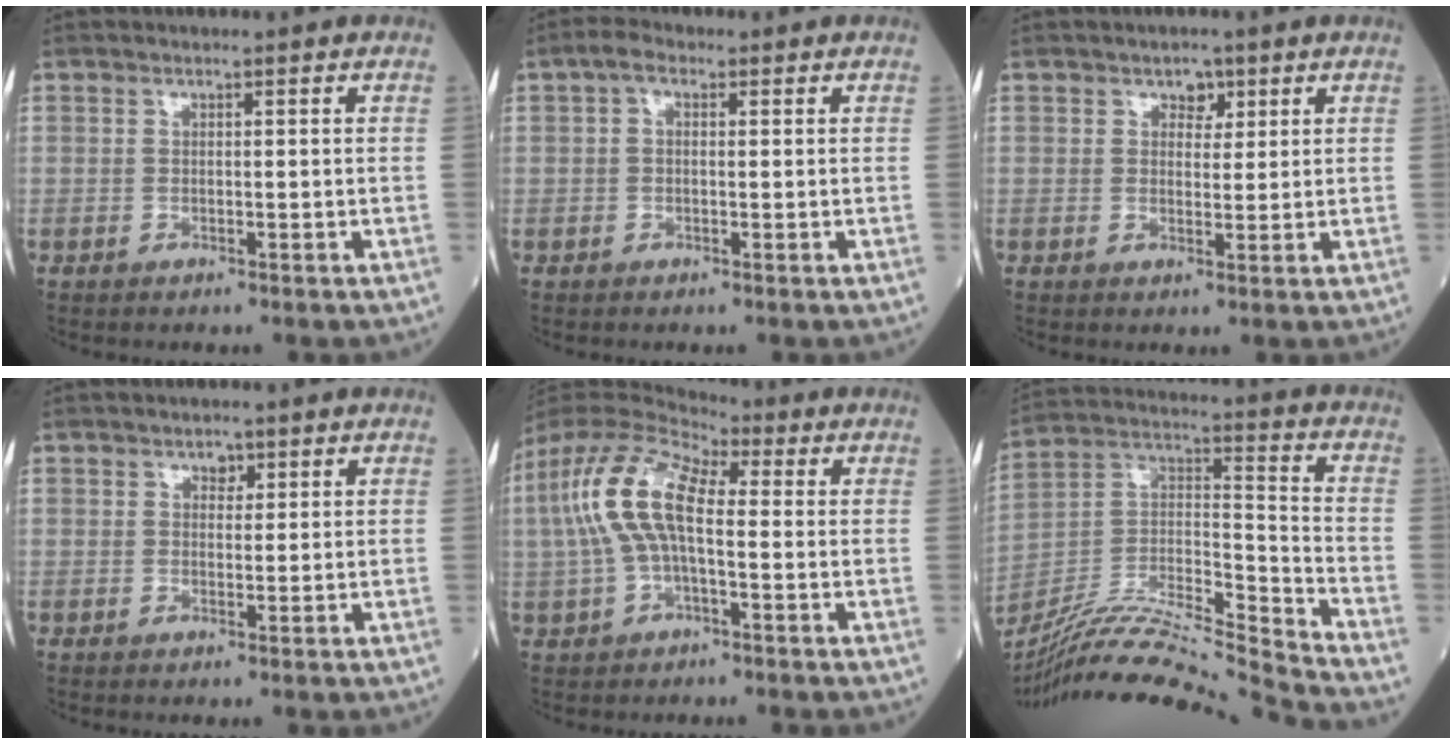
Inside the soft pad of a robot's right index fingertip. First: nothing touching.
{"total": 2.3, "force": [0.7, 1.4, 1.7], "torque": [-0.034, 0.014, 0.010]}
{"total": 2.4, "force": [1.3, 1.6, 1.2], "torque": [-0.010, 0.002, 0.017]}
{"total": 1.5, "force": [0.8, 1.0, 0.7], "torque": [-0.004, -0.002, 0.010]}
{"total": 12.6, "force": [0.7, 5.2, 11.5], "torque": [-0.256, 0.034, 0.008]}
{"total": 21.8, "force": [-20.4, -1.5, 7.5], "torque": [-0.163, 0.000, -0.356]}